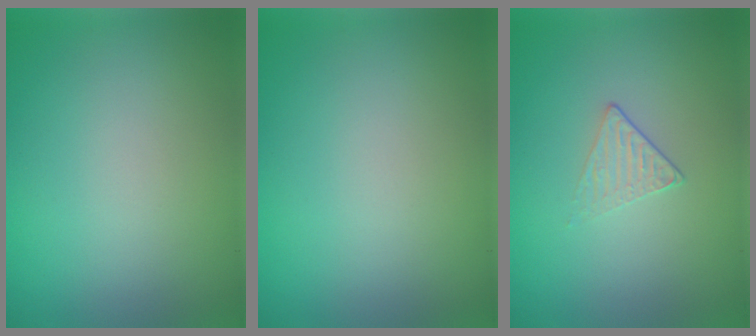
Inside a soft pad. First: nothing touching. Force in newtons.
{"total": 0.0}
{"total": 1.2, "press": 0.7, "slide": 1.0}